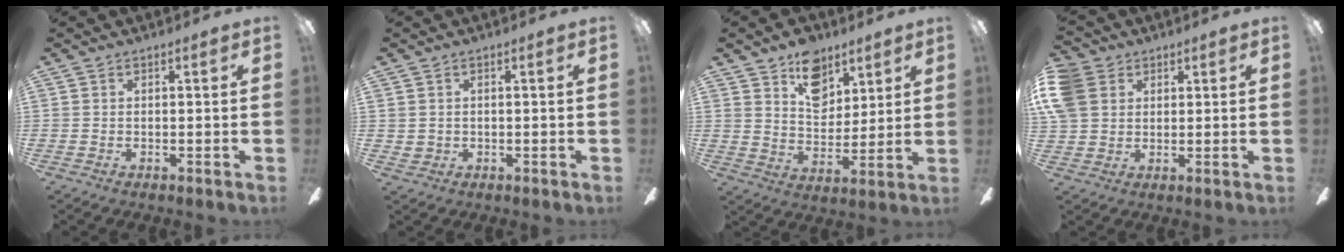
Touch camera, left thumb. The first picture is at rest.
{"total": 1.4, "force": [0.5, 1.3, 0.1], "torque": [-0.002, 0.003, 0.008]}
{"total": 12.3, "force": [7.8, 8.1, 4.9], "torque": [-0.061, -0.038, 0.143]}
{"total": 8.7, "force": [3.0, 7.2, 4.0], "torque": [-0.101, 0.009, 0.060]}